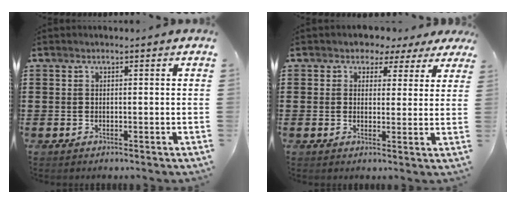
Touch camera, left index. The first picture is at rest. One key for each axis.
{"total": 2.8, "fx": 1.9, "fy": 2.1, "fz": 0.3, "tx": -0.014, "ty": 0.000, "tz": 0.029}